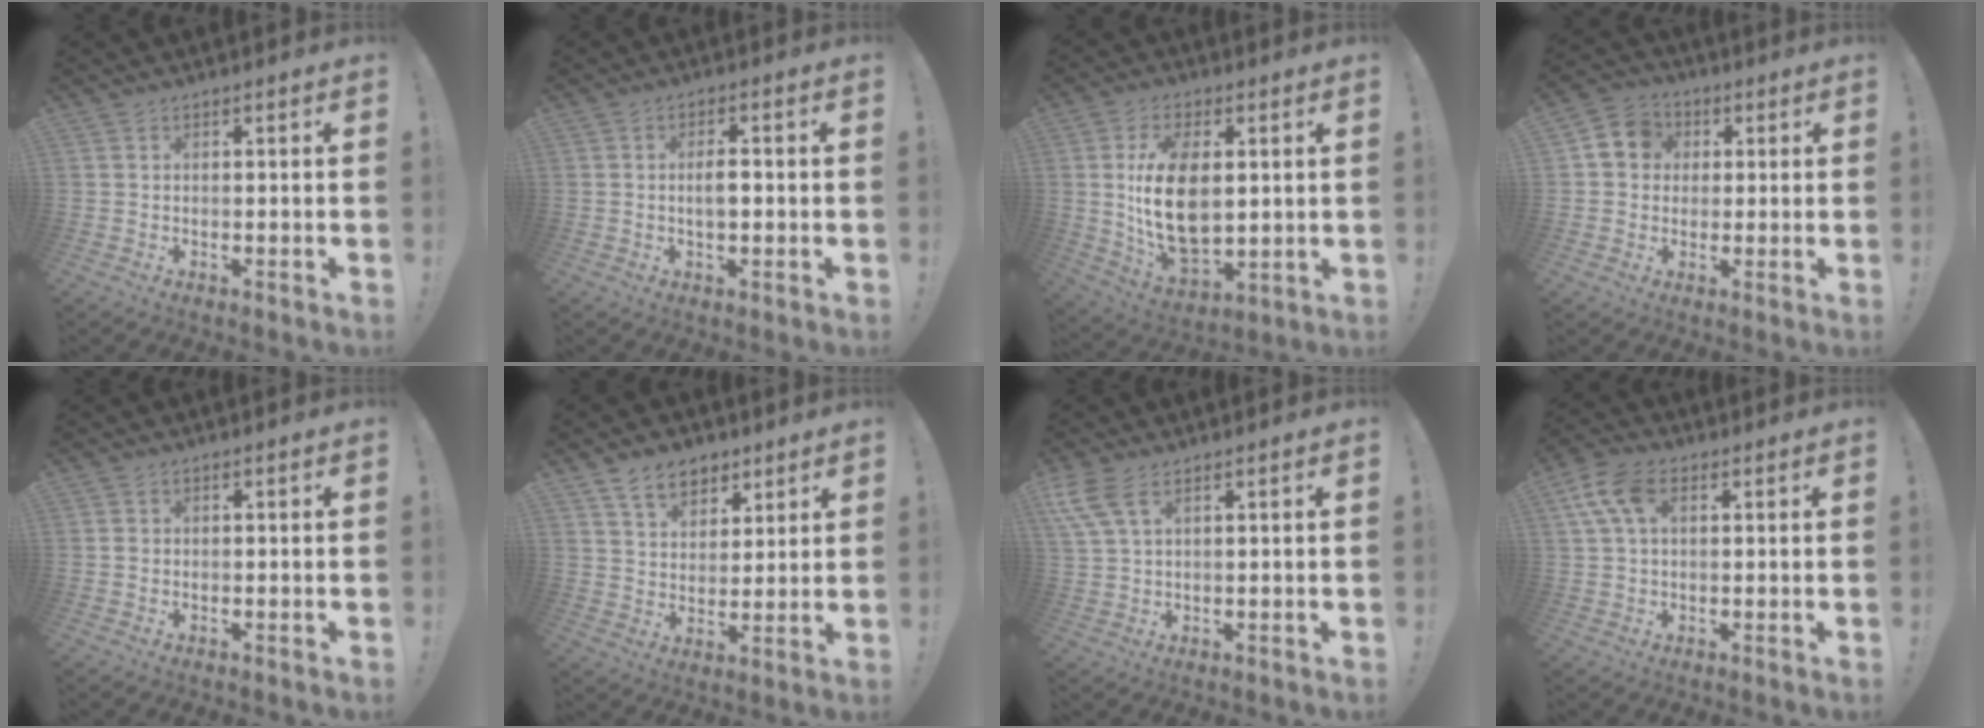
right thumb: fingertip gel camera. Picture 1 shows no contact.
{"total": 3.9, "force": [-0.4, 1.7, 3.4], "torque": [-0.049, 0.004, -0.011]}
{"total": 17.5, "force": [2.5, 10.3, 13.9], "torque": [-0.253, -0.014, 0.045]}
{"total": 8.1, "force": [1.2, 7.4, 3.0], "torque": [-0.054, 0.008, 0.028]}
{"total": 0.6, "force": [-0.1, 0.6, 0.2], "torque": [-0.005, 0.004, -0.001]}
{"total": 9.9, "force": [6.3, 6.5, 3.9], "torque": [-0.058, -0.031, 0.121]}
{"total": 7.1, "force": [3.8, 2.7, 5.4], "torque": [-0.125, -0.009, 0.073]}
{"total": 9.9, "force": [3.3, 5.9, 7.2], "torque": [-0.144, 0.005, 0.065]}